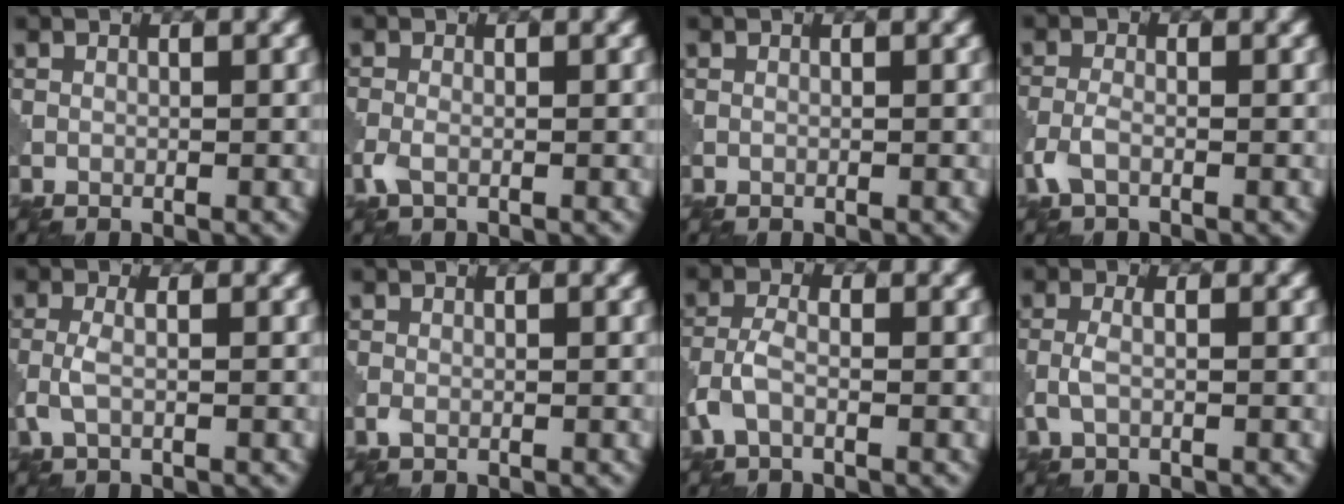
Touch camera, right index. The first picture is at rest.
{"total": 1.7, "force": [-0.8, 0.7, 1.4], "torque": [-0.039, -0.004, -0.023]}
{"total": 0.0}
{"total": 2.3, "force": [-1.1, 1.0, 1.7], "torque": [-0.045, 0.000, -0.032]}
{"total": 2.1, "force": [-0.5, 0.5, 1.9], "torque": [-0.046, 0.004, -0.015]}
{"total": 0.7, "force": [-0.3, 0.3, 0.6], "torque": [-0.017, -0.003, -0.009]}
{"total": 3.0, "force": [-1.2, 1.4, 2.4], "torque": [-0.059, 0.005, -0.034]}
{"total": 1.7, "force": [-0.4, 0.5, 1.6], "torque": [-0.039, 0.004, -0.013]}